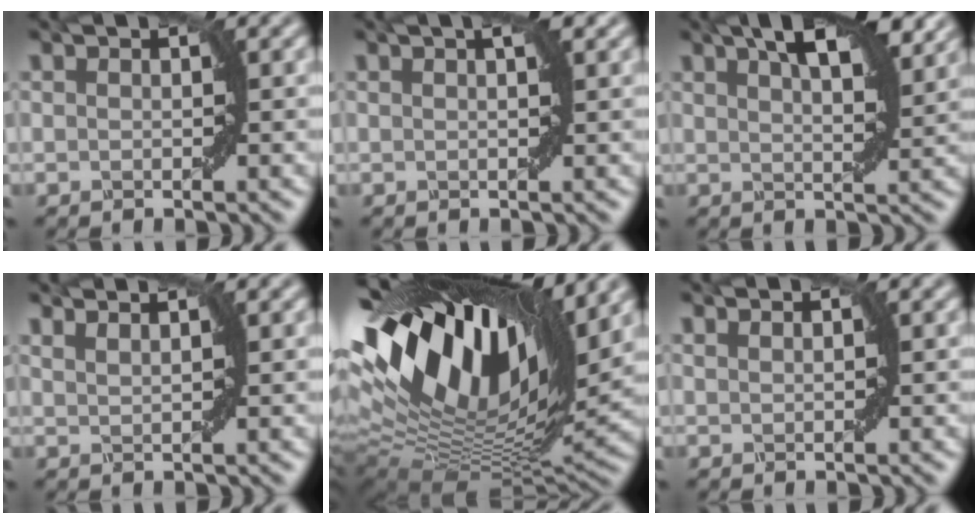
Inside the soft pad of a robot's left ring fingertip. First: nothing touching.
{"total": 1.9, "force": [1.0, 0.6, 1.5], "torque": [-0.006, 0.000, 0.004]}
{"total": 7.7, "force": [4.6, 2.6, 5.6], "torque": [-0.068, 0.023, 0.051]}
{"total": 3.2, "force": [2.6, 1.1, 1.4], "torque": [-0.001, 0.010, 0.009]}
{"total": 17.6, "force": [7.5, 8.1, 13.7], "torque": [-0.262, 0.025, 0.119]}
{"total": 1.5, "force": [1.3, 0.5, 0.6], "torque": [0.004, -0.009, 0.003]}